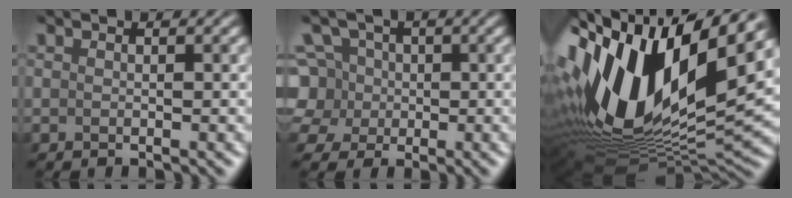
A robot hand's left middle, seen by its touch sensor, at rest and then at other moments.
{"total": 7.0, "force": [-0.7, 6.6, 2.2], "torque": [-0.053, 0.036, -0.042]}
{"total": 17.7, "force": [3.7, 7.8, 15.4], "torque": [-0.299, 0.008, 0.057]}